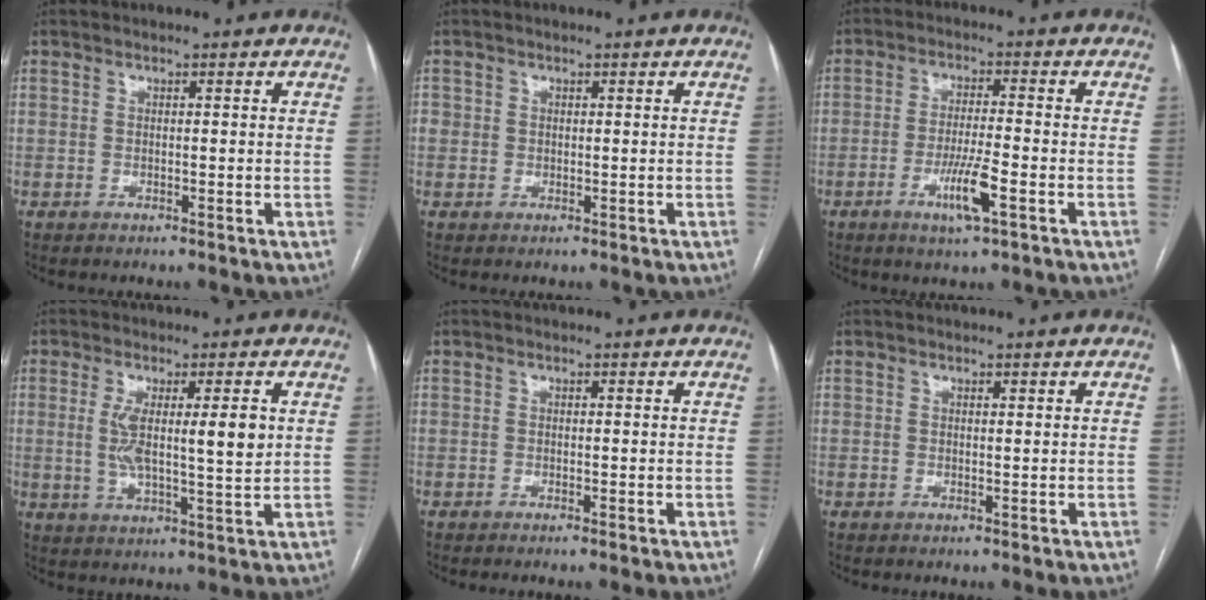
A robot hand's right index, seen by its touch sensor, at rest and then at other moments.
{"total": 1.3, "force": [0.1, 1.2, 0.3], "torque": [0.002, 0.004, 0.001]}
{"total": 6.5, "force": [-2.9, 0.3, 5.8], "torque": [-0.112, -0.009, -0.052]}
{"total": 8.4, "force": [1.3, 1.3, 8.2], "torque": [-0.145, -0.001, 0.026]}
{"total": 0.7, "force": [-0.5, -0.1, 0.4], "torque": [-0.009, 0.000, -0.007]}
{"total": 0.0}